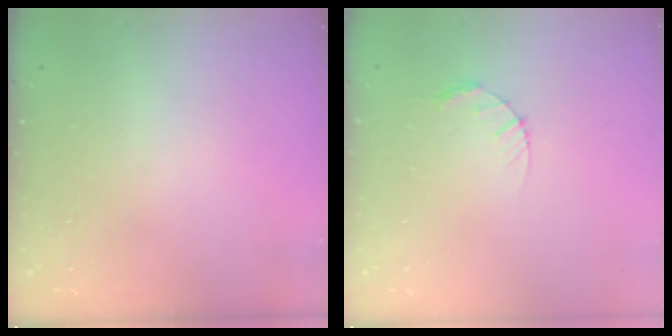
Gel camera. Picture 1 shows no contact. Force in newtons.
{"total": 3.4, "press": 3.4, "slide": 0.4}